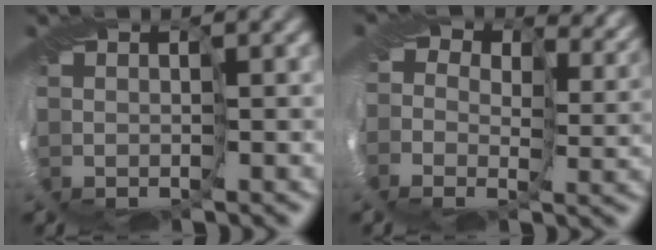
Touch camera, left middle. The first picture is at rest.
{"total": 11.4, "force": [5.9, 8.1, 5.5], "torque": [-0.113, 0.020, 0.081]}